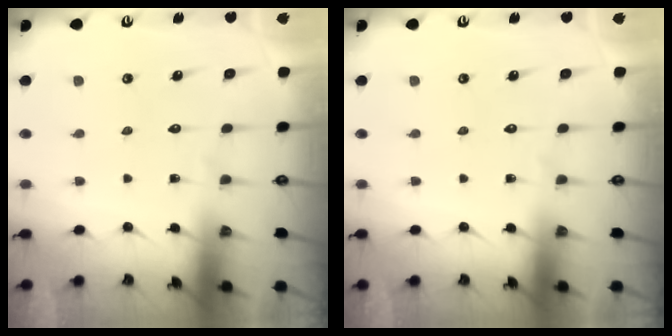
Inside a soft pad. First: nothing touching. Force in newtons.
{"total": 0.0}